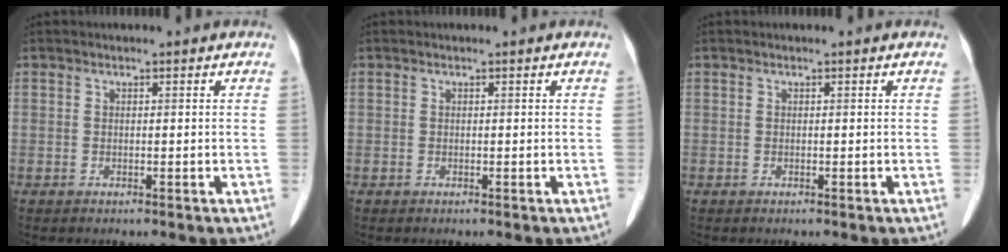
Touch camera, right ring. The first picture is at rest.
{"total": 0.0}
{"total": 0.0}